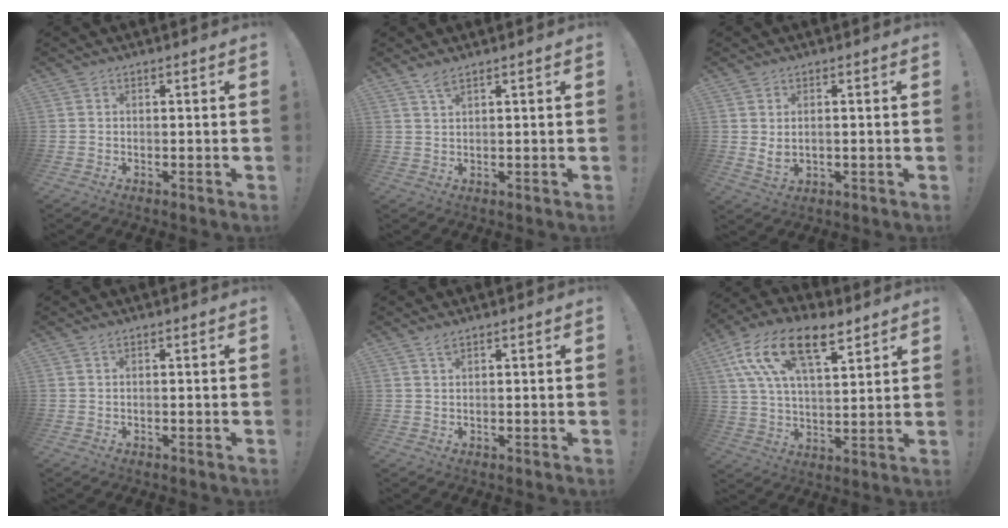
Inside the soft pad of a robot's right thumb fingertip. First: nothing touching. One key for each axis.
{"total": 2.6, "fx": 1.9, "fy": 0.3, "fz": 1.8, "tx": -0.039, "ty": -0.006, "tz": 0.034}
{"total": 3.3, "fx": 1.2, "fy": 1.3, "fz": 2.8, "tx": -0.043, "ty": -0.011, "tz": 0.022}
{"total": 0.6, "fx": 0.2, "fy": -0.1, "fz": 0.5, "tx": -0.010, "ty": 0.001, "tz": 0.003}
{"total": 1.7, "fx": 1.2, "fy": 0.3, "fz": 1.1, "tx": -0.023, "ty": 0.000, "tz": 0.021}
{"total": 18.3, "fx": 10.0, "fy": 8.6, "fz": 12.6, "tx": -0.240, "ty": -0.039, "tz": 0.179}